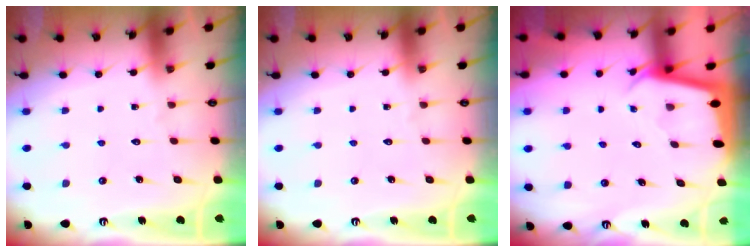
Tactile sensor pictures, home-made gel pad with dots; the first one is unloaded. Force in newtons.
{"total": 0.0}
{"total": 2.0, "press": 2.0, "slide": 0.1}